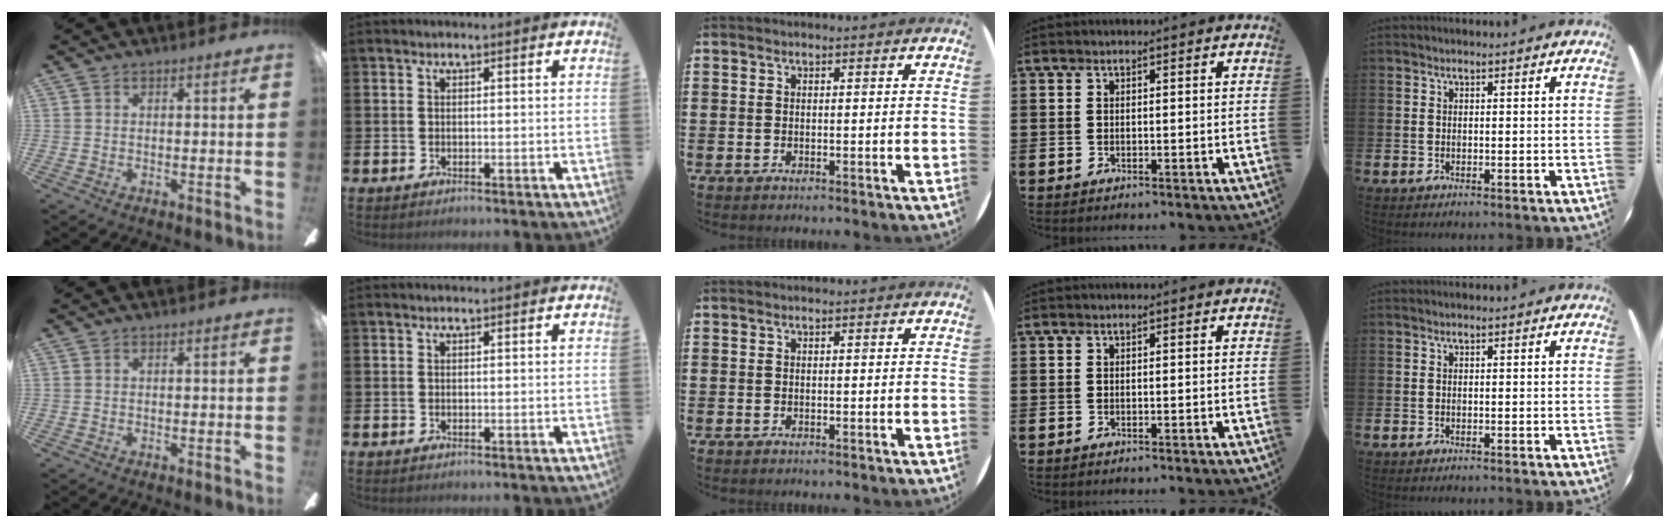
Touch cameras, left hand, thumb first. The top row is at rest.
{}